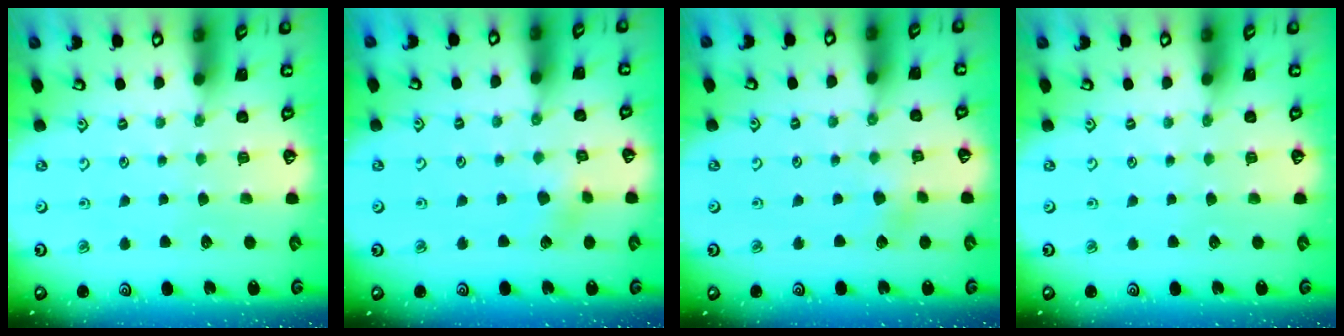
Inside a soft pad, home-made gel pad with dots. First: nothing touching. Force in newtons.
{"total": 2.9, "press": 2.9, "slide": 0.4}
{"total": 1.8, "press": 1.8, "slide": 0.2}
{"total": 0.0}